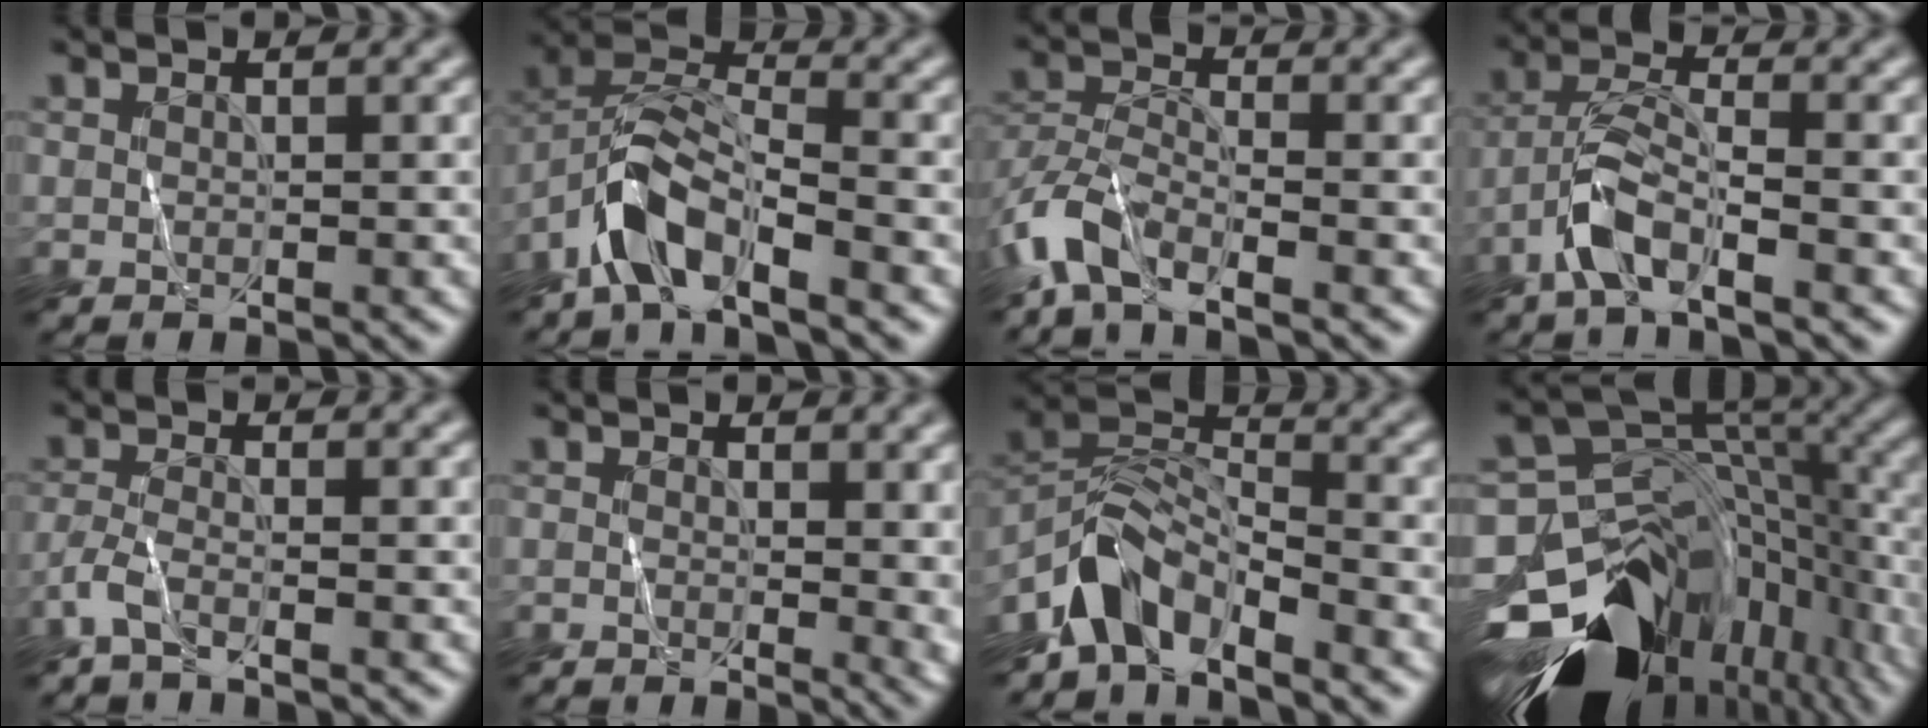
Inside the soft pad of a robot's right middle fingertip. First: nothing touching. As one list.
[{"total": 5.9, "force": [-4.0, 2.1, 3.9], "torque": [-0.071, 0.011, -0.084]}, {"total": 4.9, "force": [-3.6, 1.8, 2.8], "torque": [-0.058, -0.002, -0.082]}, {"total": 4.4, "force": [-2.8, 1.2, 3.2], "torque": [-0.065, 0.010, -0.061]}, {"total": 2.3, "force": [-1.7, 0.4, 1.5], "torque": [-0.035, -0.004, -0.044]}, {"total": 3.2, "force": [0.3, 1.5, 2.8], "torque": [-0.025, -0.004, 0.005]}, {"total": 5.2, "force": [-4.1, 2.1, 2.4], "torque": [-0.037, 0.007, -0.092]}, {"total": 16.8, "force": [-9.1, 10.3, 9.7], "torque": [-0.184, -0.018, -0.144]}]